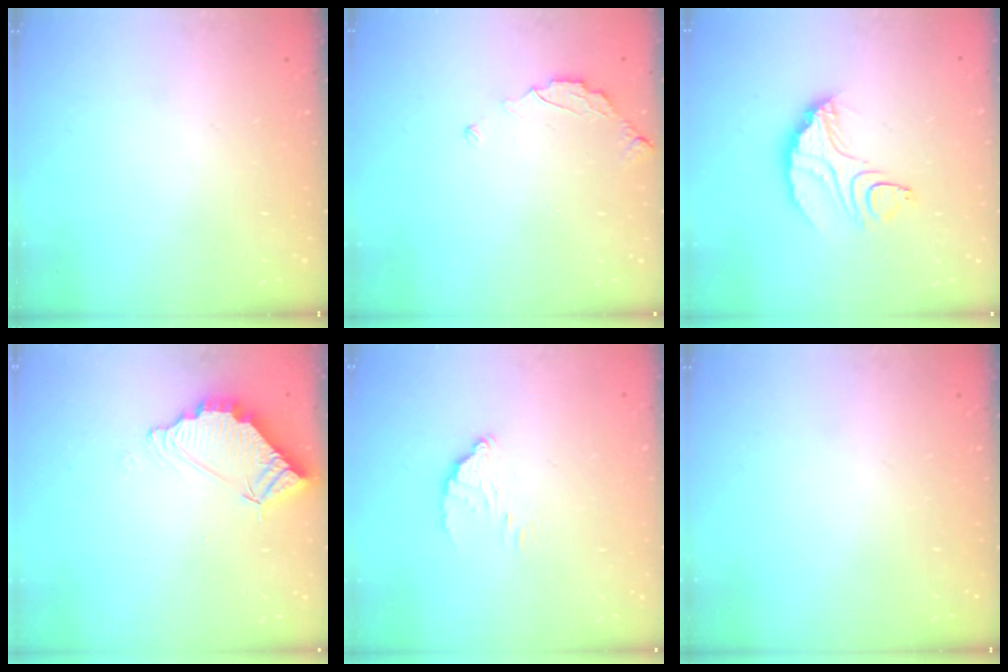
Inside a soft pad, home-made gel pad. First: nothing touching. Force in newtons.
{"total": 2.9, "press": 2.9, "slide": 0.3}
{"total": 9.9, "press": 9.8, "slide": 0.8}
{"total": 6.2, "press": 6.2, "slide": 0.3}
{"total": 3.4, "press": 3.4, "slide": 0.2}
{"total": 0.0}